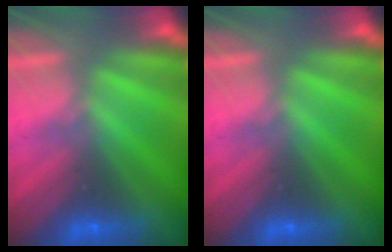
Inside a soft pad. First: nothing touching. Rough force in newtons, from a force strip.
{"total": 0.0}